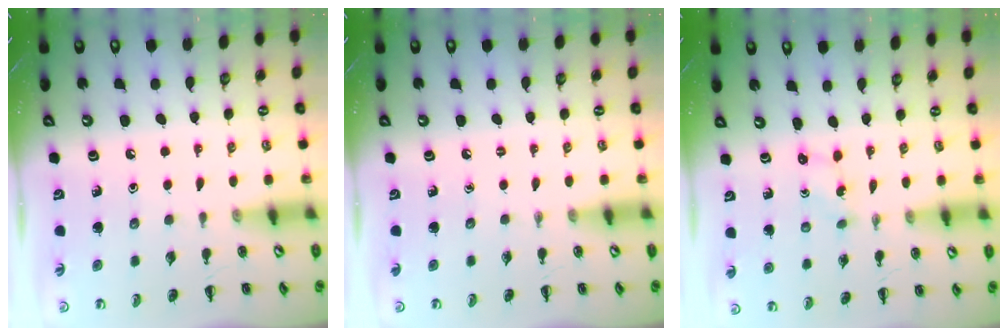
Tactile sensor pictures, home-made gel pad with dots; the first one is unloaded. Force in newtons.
{"total": 0.0}
{"total": 1.3, "press": 1.2, "slide": 0.4}